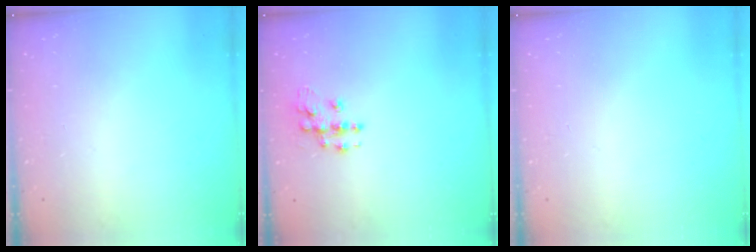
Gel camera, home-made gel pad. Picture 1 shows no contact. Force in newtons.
{"total": 9.4, "press": 9.4, "slide": 0.5}
{"total": 0.0}